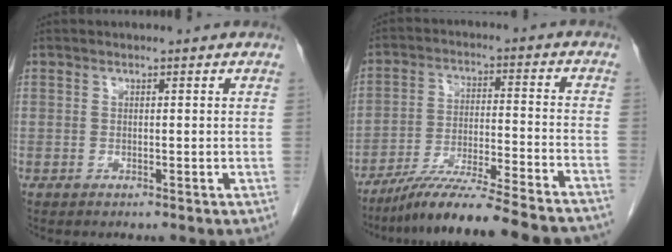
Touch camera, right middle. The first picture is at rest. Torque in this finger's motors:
{"motor_torque": [1.15, -0.99, 0.44, 0.10]}